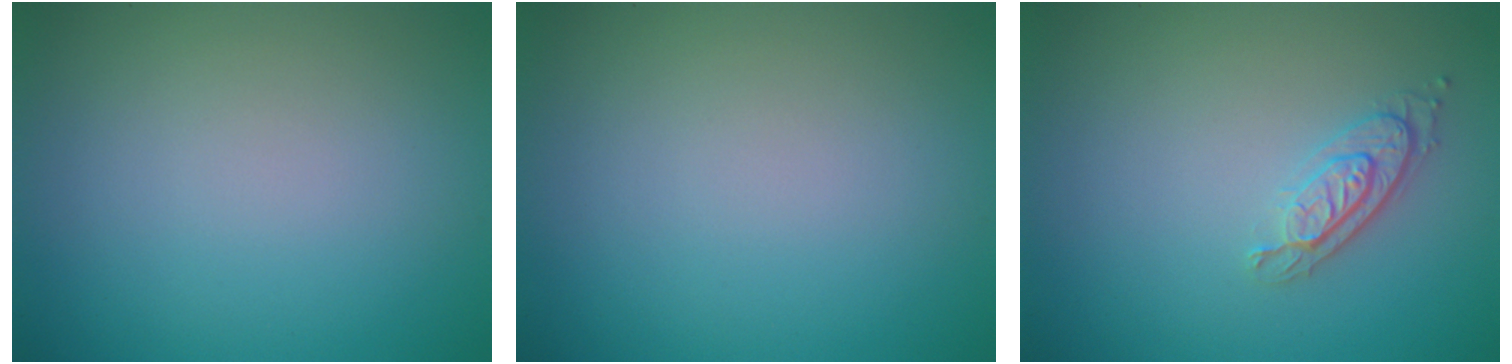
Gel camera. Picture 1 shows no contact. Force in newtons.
{"total": 0.0}
{"total": 2.1, "press": 1.8, "slide": 1.1}